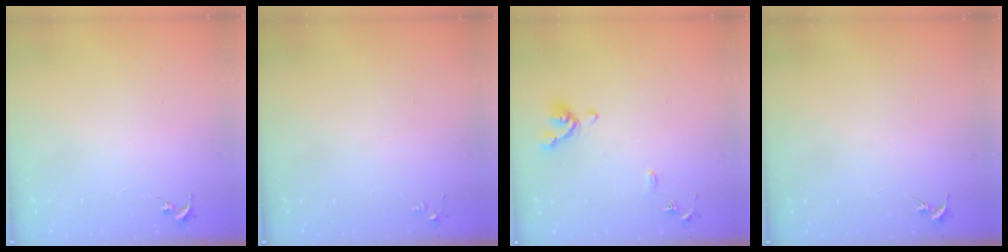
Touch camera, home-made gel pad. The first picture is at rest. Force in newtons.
{"total": 2.8, "press": 2.8, "slide": 0.4}
{"total": 9.9, "press": 9.8, "slide": 1.3}
{"total": 0.0}